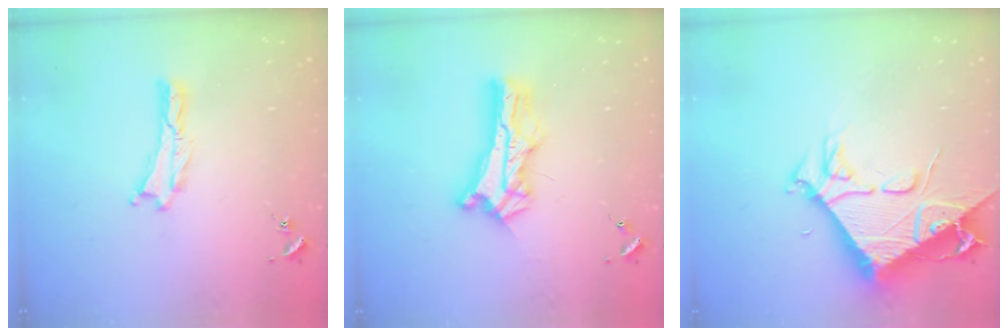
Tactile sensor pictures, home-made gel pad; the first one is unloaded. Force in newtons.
{"total": 9.3, "press": 9.3, "slide": 0.7}
{"total": 9.6, "press": 9.6, "slide": 1.1}